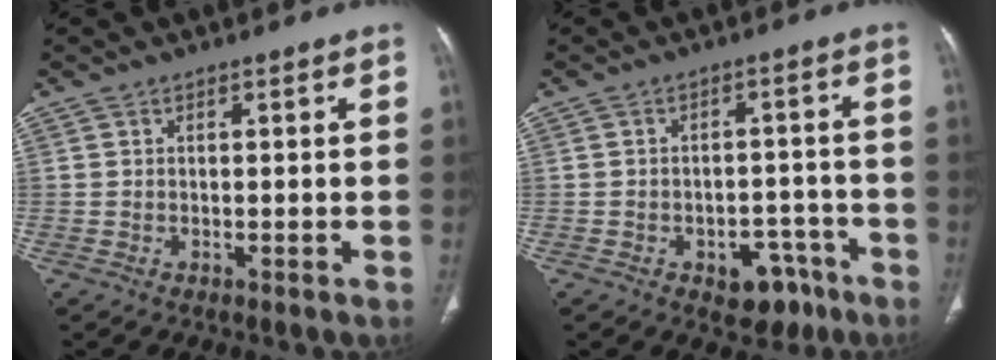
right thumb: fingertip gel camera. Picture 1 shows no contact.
{"total": 7.3, "force": [-4.3, 4.7, 3.7], "torque": [-0.021, 0.037, -0.051]}